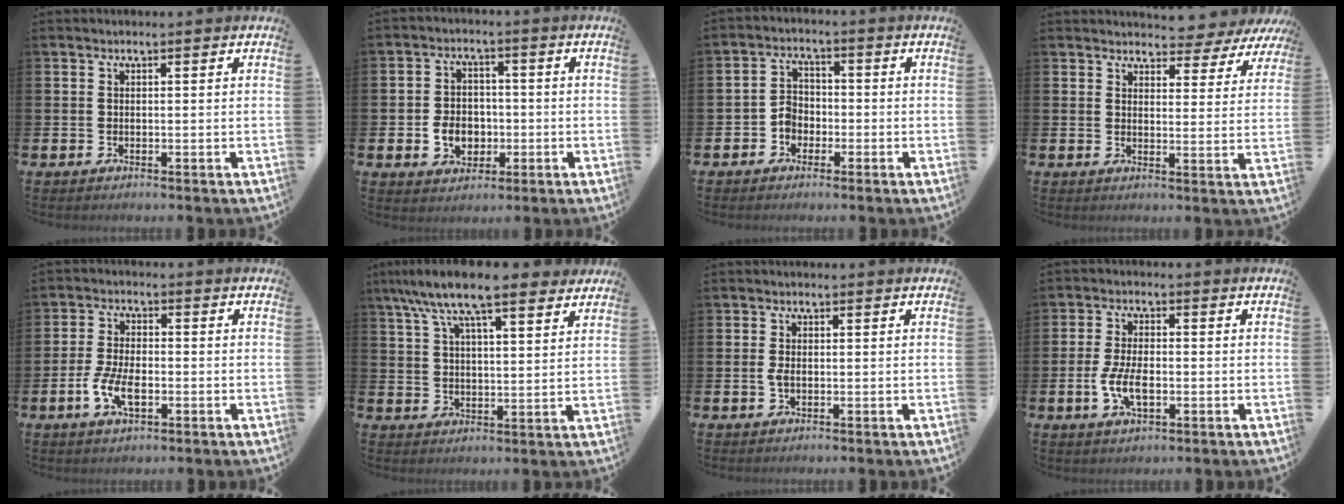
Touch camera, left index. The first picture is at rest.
{"total": 4.9, "force": [-1.1, 4.1, 2.5], "torque": [-0.039, 0.003, -0.026]}
{"total": 3.2, "force": [-1.7, 2.4, 1.2], "torque": [-0.030, 0.008, -0.037]}
{"total": 3.0, "force": [2.9, 1.0, -0.2], "torque": [-0.002, -0.032, 0.045]}
{"total": 5.5, "force": [-1.7, 2.5, 4.5], "torque": [-0.088, 0.004, -0.033]}
{"total": 10.7, "force": [9.0, 2.3, 5.2], "torque": [-0.113, -0.031, 0.163]}
{"total": 1.7, "force": [-0.2, 0.8, 1.4], "torque": [-0.030, 0.003, -0.004]}
{"total": 5.4, "force": [-1.1, 2.6, 4.6], "torque": [-0.099, -0.001, -0.024]}